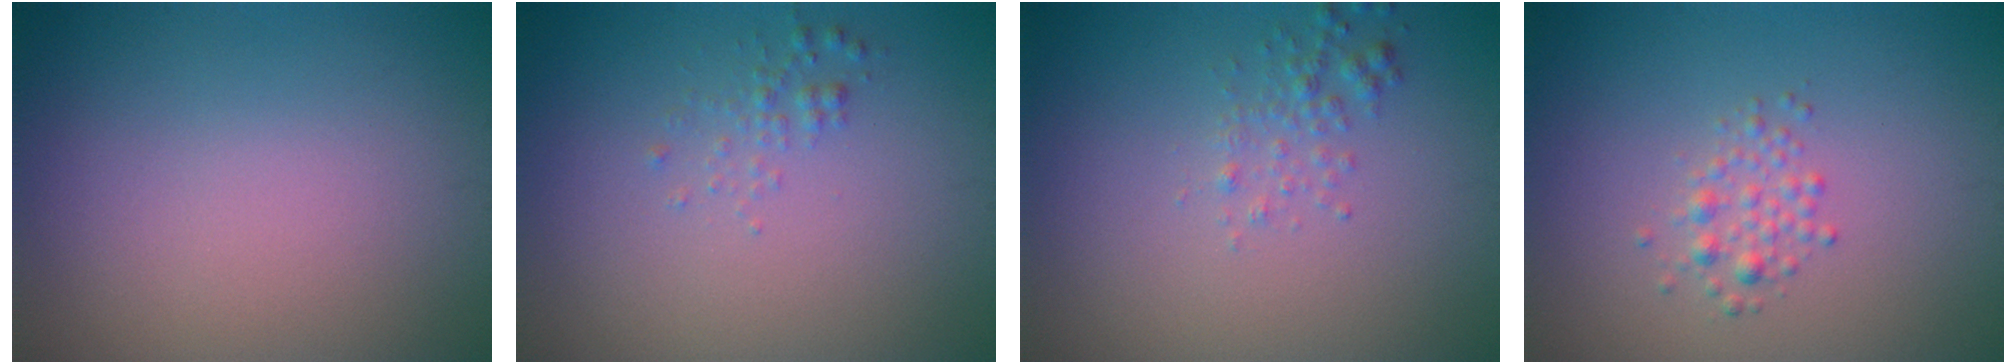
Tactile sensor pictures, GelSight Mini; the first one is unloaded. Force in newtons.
{"total": 1.1, "press": 1.1, "slide": 0.0}
{"total": 1.6, "press": 1.5, "slide": 0.2}
{"total": 1.6, "press": 1.6, "slide": 0.0}